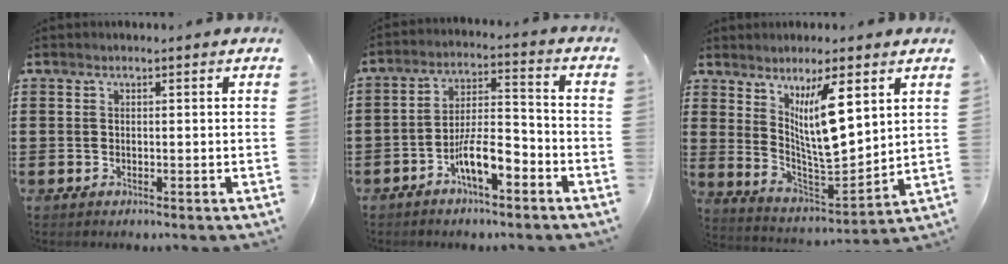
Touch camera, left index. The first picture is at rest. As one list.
[{"total": 7.5, "force": [-4.6, 2.3, 5.5], "torque": [-0.116, 0.008, -0.089]}, {"total": 10.1, "force": [3.9, 3.2, 8.8], "torque": [-0.156, -0.022, 0.063]}]